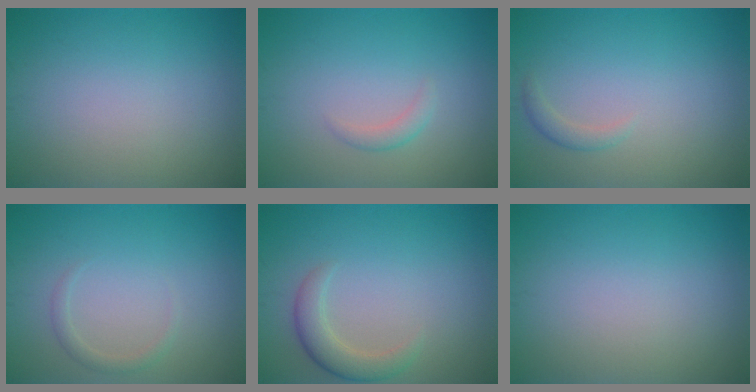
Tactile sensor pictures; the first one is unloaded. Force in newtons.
{"total": 1.1, "press": 1.1, "slide": 0.1}
{"total": 1.1, "press": 1.1, "slide": 0.1}
{"total": 1.1, "press": 1.1, "slide": 0.1}
{"total": 2.8, "press": 2.8, "slide": 0.0}
{"total": 0.0}